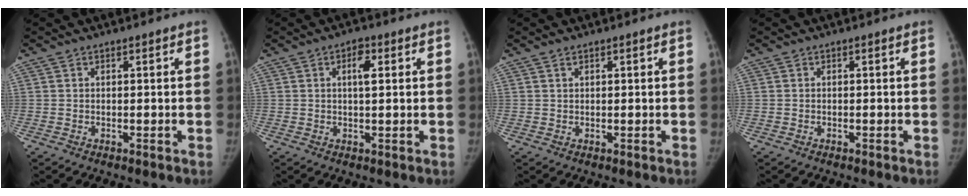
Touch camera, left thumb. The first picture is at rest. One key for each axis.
{"total": 3.2, "fx": 1.0, "fy": 1.4, "fz": 2.7, "tx": -0.036, "ty": 0.000, "tz": 0.012}
{"total": 0.8, "fx": 0.5, "fy": 0.5, "fz": 0.3, "tx": -0.004, "ty": -0.003, "tz": 0.009}
{"total": 0.0}